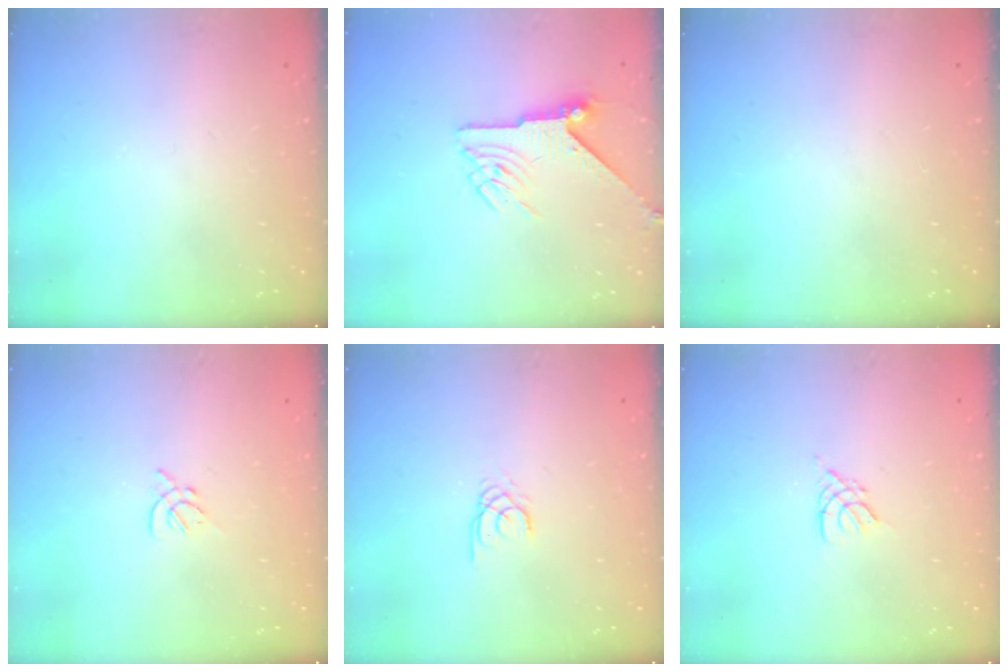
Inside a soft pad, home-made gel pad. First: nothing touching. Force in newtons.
{"total": 6.4, "press": 6.4, "slide": 0.1}
{"total": 0.0}
{"total": 2.0, "press": 1.9, "slide": 0.5}
{"total": 1.7, "press": 1.7, "slide": 0.2}
{"total": 2.7, "press": 2.7, "slide": 0.5}